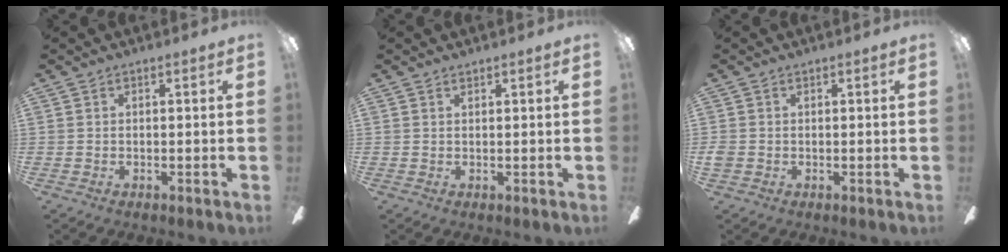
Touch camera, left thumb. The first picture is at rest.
{"total": 0.6, "force": [0.6, 0.1, 0.1], "torque": [-0.003, 0.000, 0.012]}
{"total": 1.4, "force": [-0.2, 1.3, 0.6], "torque": [-0.009, 0.004, -0.003]}